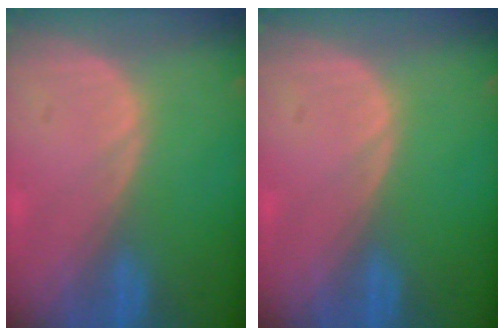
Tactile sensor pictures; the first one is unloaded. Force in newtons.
{"total": 0.0}